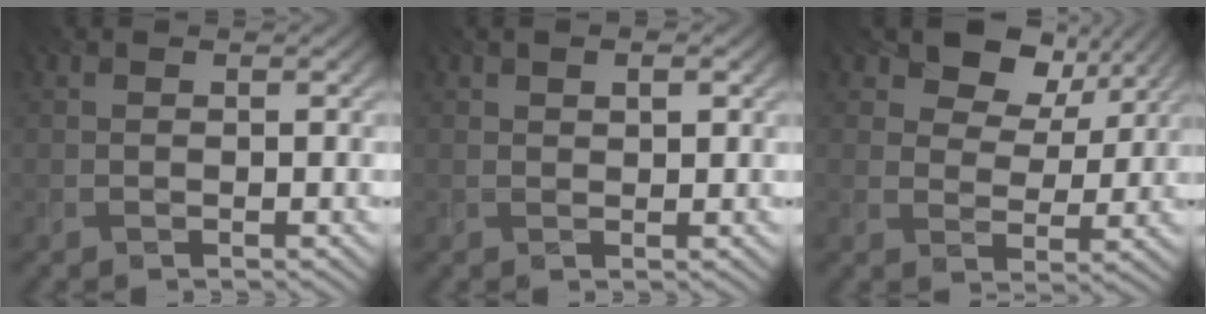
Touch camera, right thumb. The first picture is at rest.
{"total": 1.3, "force": [0.9, 0.5, 0.8], "torque": [-0.012, 0.002, 0.016]}
{"total": 7.2, "force": [4.6, 4.6, 3.2], "torque": [-0.057, -0.003, 0.067]}